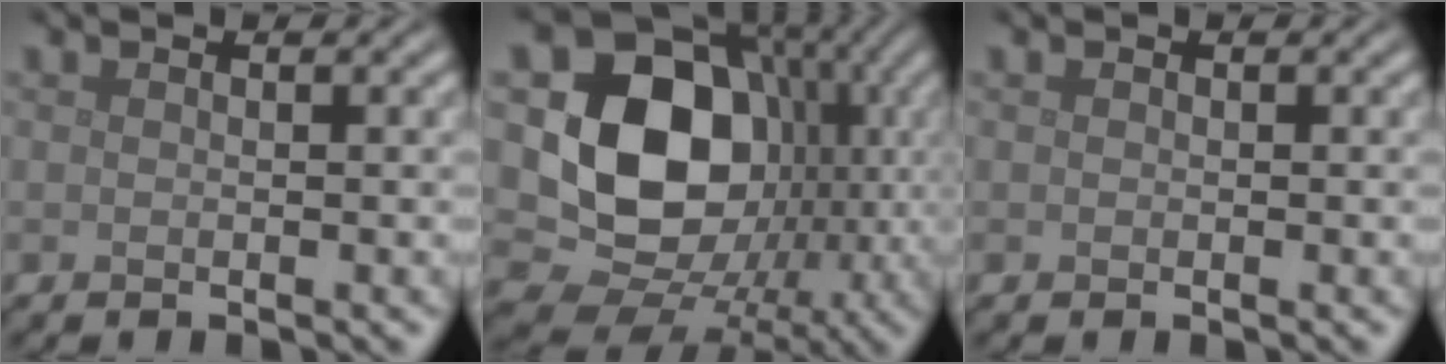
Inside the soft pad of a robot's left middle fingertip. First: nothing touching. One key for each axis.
{"total": 13.9, "fx": 0.4, "fy": 11.5, "fz": 7.9, "tx": -0.116, "ty": -0.007, "tz": -0.003}
{"total": 0.0}